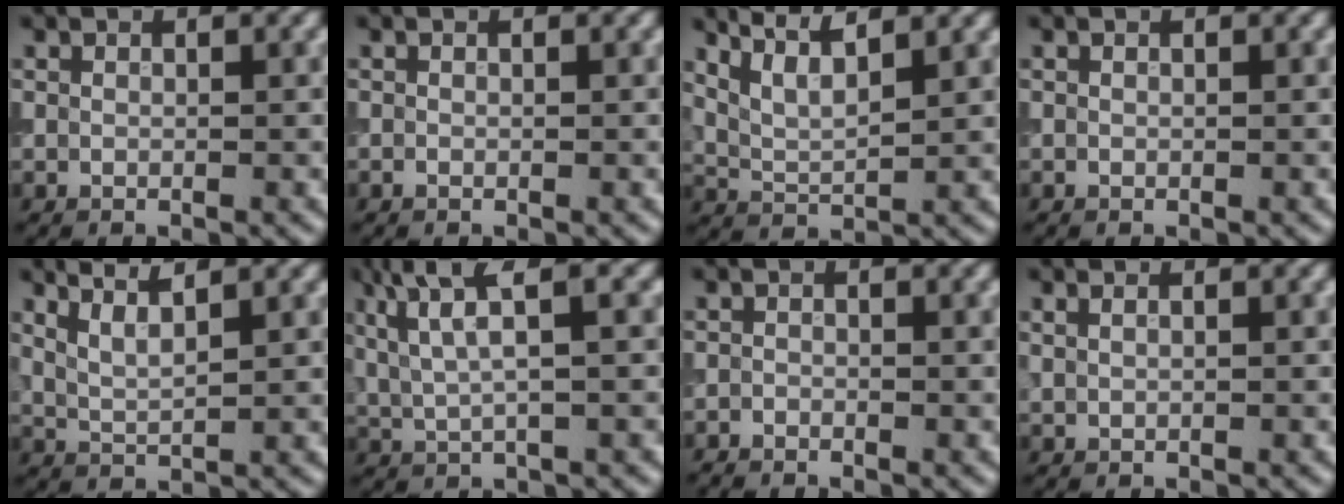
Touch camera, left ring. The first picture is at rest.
{"total": 0.0}
{"total": 4.1, "force": [3.4, 0.8, 2.1], "torque": [-0.043, 0.027, 0.057]}
{"total": 0.0}
{"total": 2.9, "force": [2.4, 0.4, 1.5], "torque": [-0.027, 0.019, 0.044]}
{"total": 5.3, "force": [2.8, 0.8, 4.5], "torque": [-0.082, 0.020, 0.058]}
{"total": 1.1, "force": [-1.0, -0.2, -0.1], "torque": [-0.008, 0.004, -0.019]}
{"total": 0.9, "force": [0.5, 0.4, 0.6], "torque": [-0.004, 0.005, 0.003]}